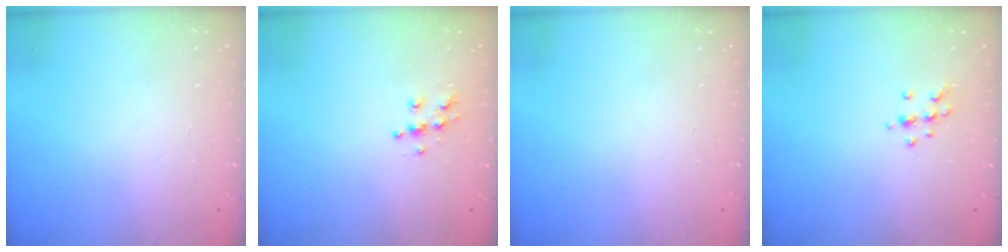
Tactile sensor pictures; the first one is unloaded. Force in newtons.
{"total": 6.4, "press": 6.4, "slide": 0.3}
{"total": 0.0}
{"total": 7.1, "press": 7.0, "slide": 1.3}